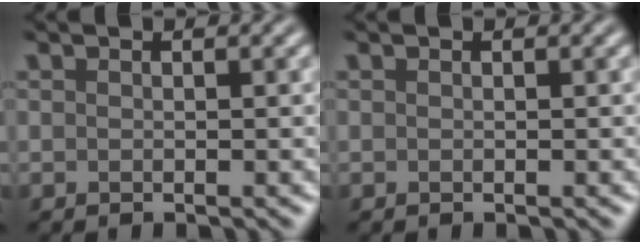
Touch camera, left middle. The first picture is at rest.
{"total": 0.0}